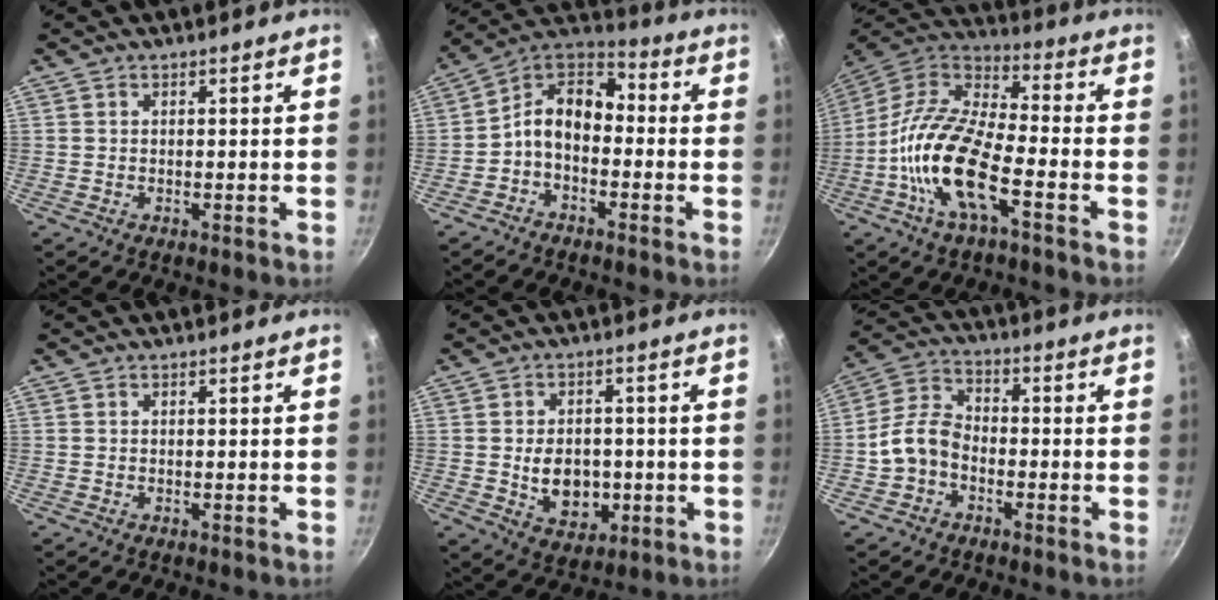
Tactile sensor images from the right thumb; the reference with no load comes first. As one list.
[{"total": 10.3, "force": [-2.1, 7.0, 7.3], "torque": [-0.115, 0.057, -0.063]}, {"total": 17.7, "force": [-6.2, 6.8, 15.2], "torque": [-0.290, 0.044, -0.137]}, {"total": 0.0}, {"total": 9.4, "force": [-1.2, 7.0, 6.1], "torque": [-0.062, 0.002, -0.009]}, {"total": 8.0, "force": [-2.9, 5.8, 4.7], "torque": [-0.079, 0.038, -0.070]}]